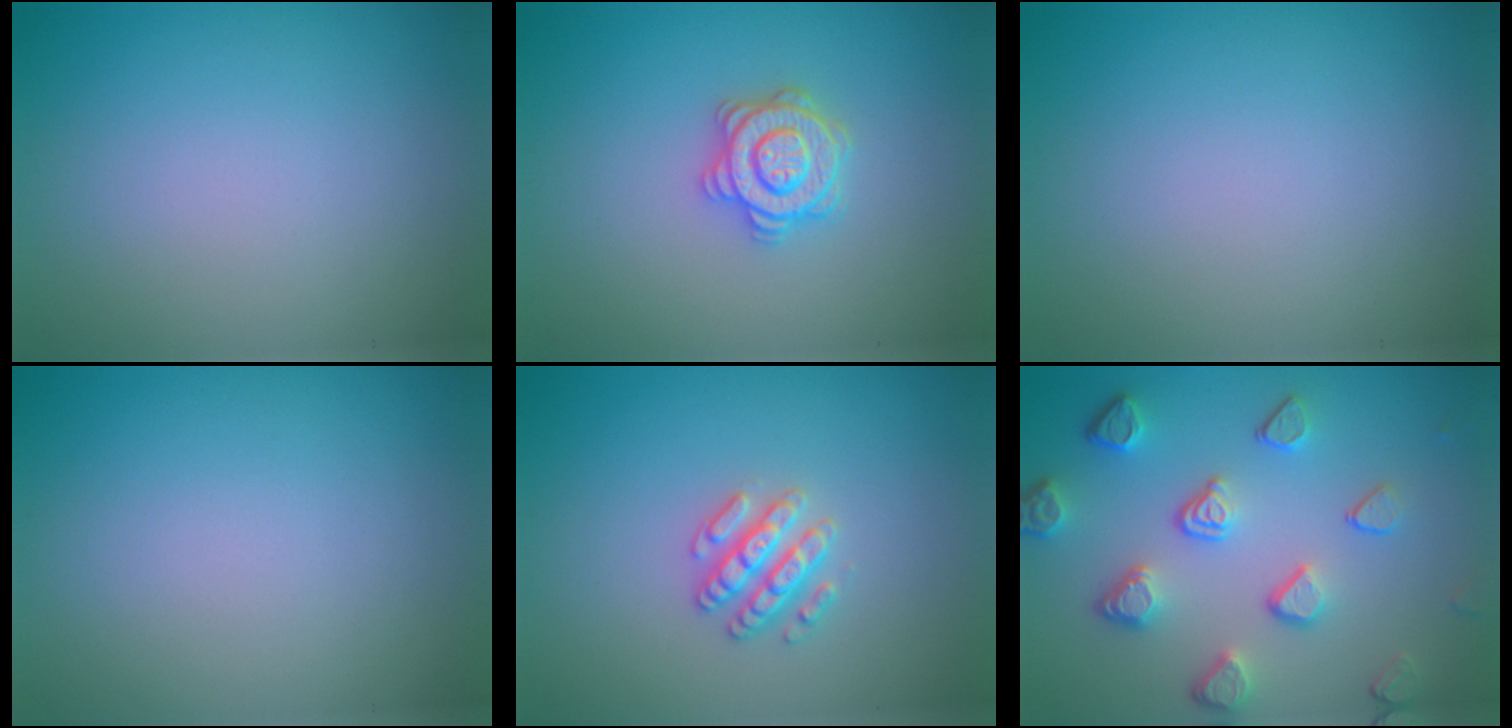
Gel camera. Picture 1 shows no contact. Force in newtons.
{"total": 3.1, "press": 3.0, "slide": 0.5}
{"total": 0.0}
{"total": 0.0}
{"total": 2.5, "press": 2.5, "slide": 0.4}
{"total": 5.1, "press": 3.9, "slide": 3.2}